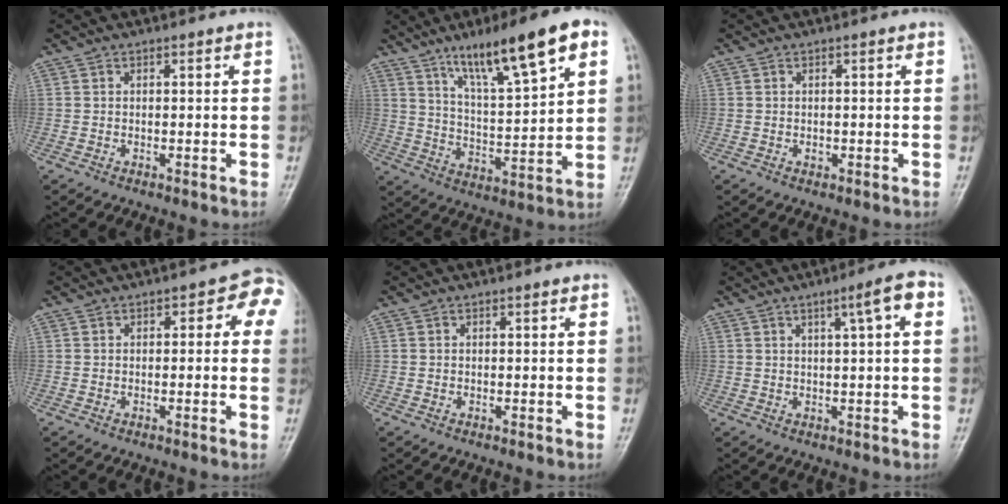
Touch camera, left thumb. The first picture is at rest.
{"total": 16.7, "force": [9.4, 3.5, 13.4], "torque": [-0.204, -0.033, 0.162]}
{"total": 0.9, "force": [-0.1, 0.7, 0.5], "torque": [-0.001, 0.002, -0.003]}
{"total": 6.1, "force": [1.1, 3.4, 4.9], "torque": [-0.017, 0.013, -0.001]}
{"total": 0.0}
{"total": 5.5, "force": [2.0, 0.5, 5.1], "torque": [-0.077, 0.008, 0.029]}